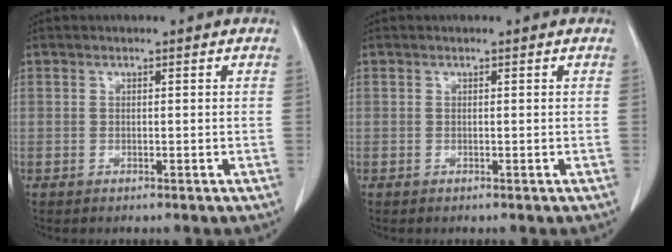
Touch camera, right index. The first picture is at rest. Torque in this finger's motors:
{"motor_torque": [-0.01, -0.01, 0.00, 0.00]}